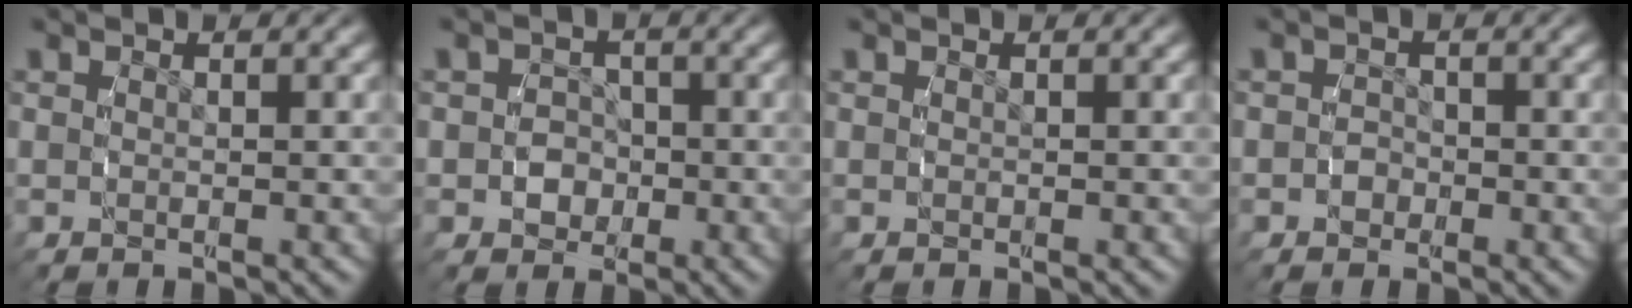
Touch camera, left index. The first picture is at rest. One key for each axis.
{"total": 3.5, "fx": -1.2, "fy": 3.2, "fz": 0.8, "tx": -0.006, "ty": -0.003, "tz": -0.025}
{"total": 0.0}
{"total": 1.4, "fx": -1.0, "fy": 1.0, "fz": -0.1, "tx": 0.007, "ty": -0.003, "tz": -0.023}